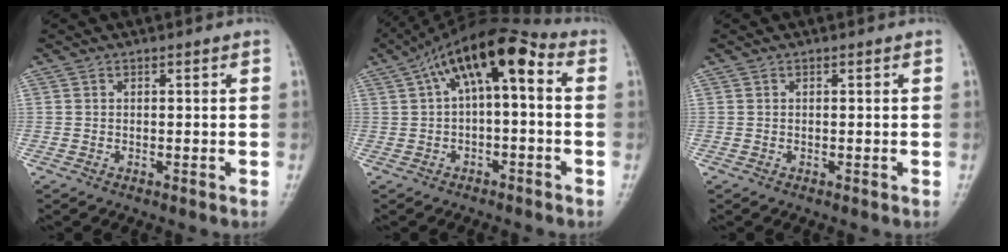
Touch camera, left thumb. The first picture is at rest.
{"total": 11.6, "force": [2.0, 4.7, 10.4], "torque": [-0.157, 0.046, 0.023]}
{"total": 0.0}